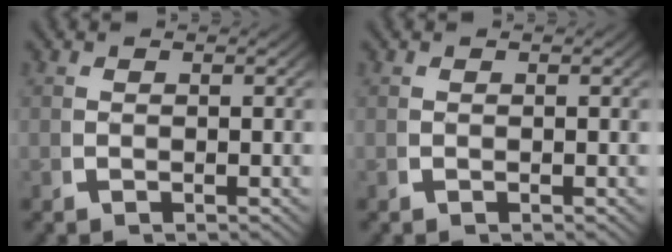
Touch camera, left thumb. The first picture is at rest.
{"total": 0.0}